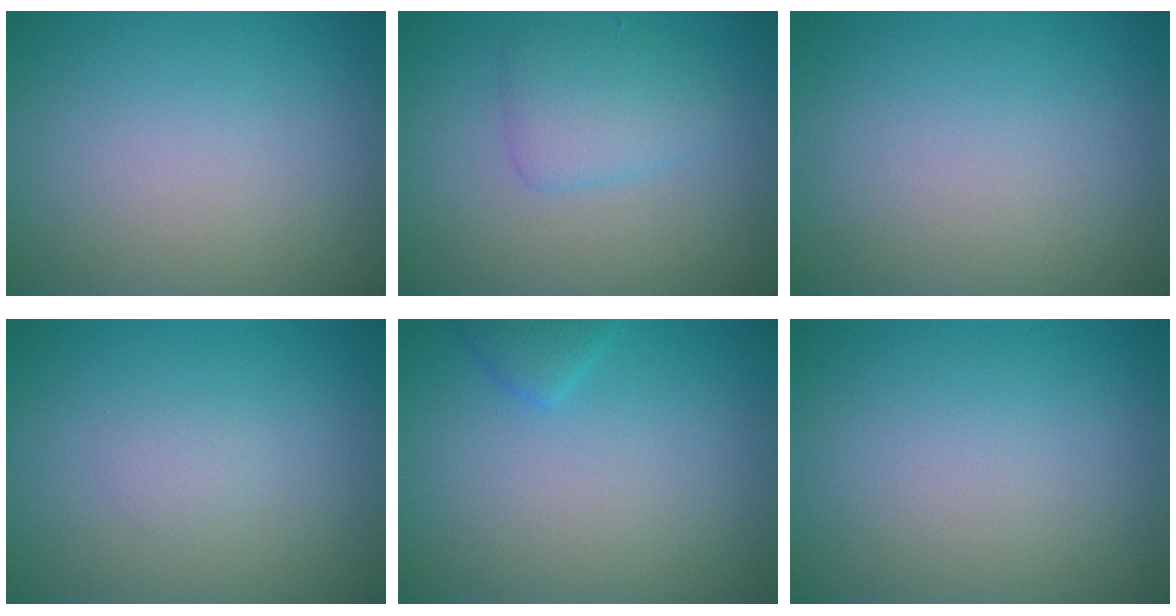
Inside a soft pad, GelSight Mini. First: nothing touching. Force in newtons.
{"total": 2.8, "press": 2.8, "slide": 0.1}
{"total": 0.0}
{"total": 0.7, "press": 0.7, "slide": 0.1}
{"total": 1.3, "press": 1.3, "slide": 0.1}
{"total": 0.0}